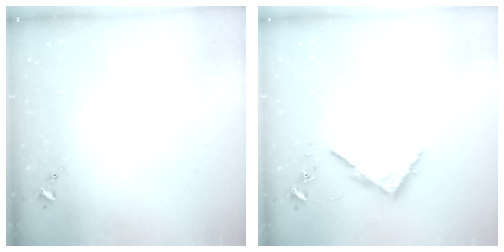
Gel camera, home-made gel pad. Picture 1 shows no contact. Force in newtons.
{"total": 4.0, "press": 4.0, "slide": 0.3}